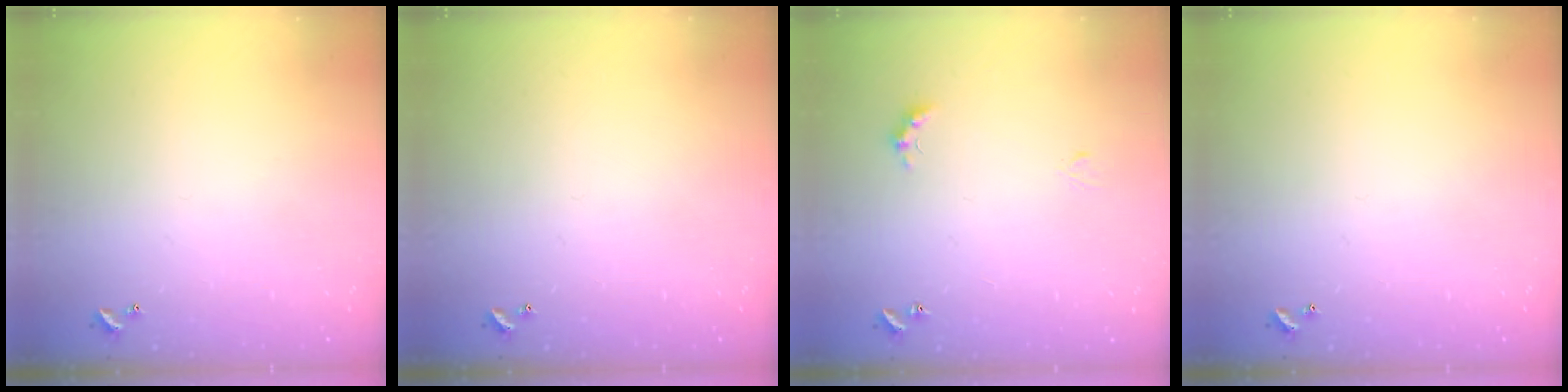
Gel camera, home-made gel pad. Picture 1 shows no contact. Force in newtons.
{"total": 0.0}
{"total": 2.8, "press": 2.7, "slide": 0.6}
{"total": 0.0}